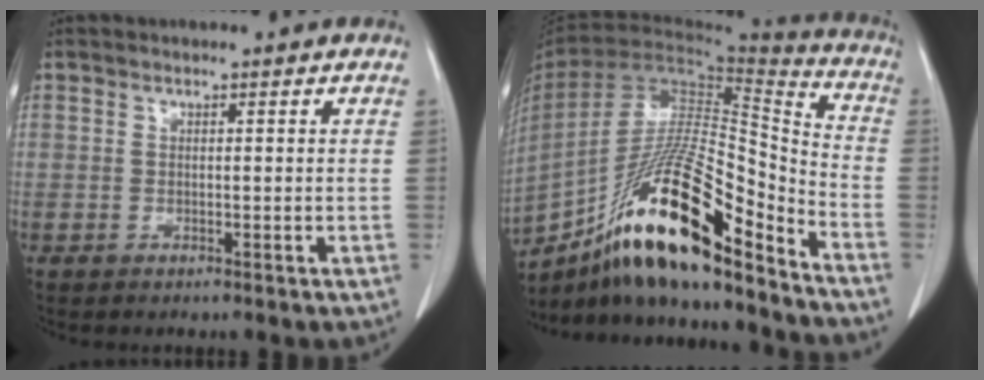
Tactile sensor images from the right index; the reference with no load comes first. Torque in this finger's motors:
{"motor_torque": [1.19, -0.95, 1.06, 0.21]}